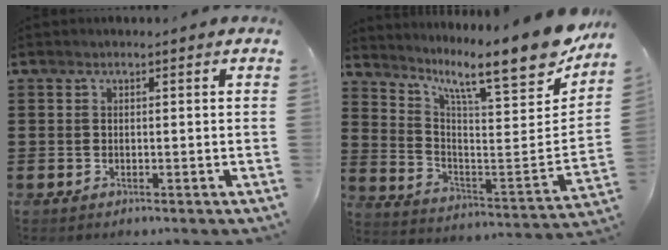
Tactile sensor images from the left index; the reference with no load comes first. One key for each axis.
{"total": 12.4, "fx": 9.6, "fy": 1.3, "fz": 7.7, "tx": -0.144, "ty": -0.086, "tz": 0.149}